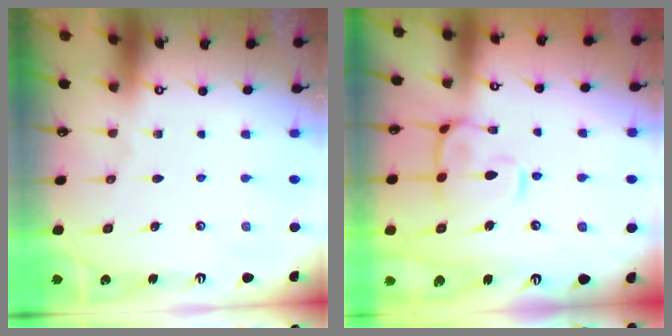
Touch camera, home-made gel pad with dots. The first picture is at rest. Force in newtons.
{"total": 6.5, "press": 6.4, "slide": 1.2}